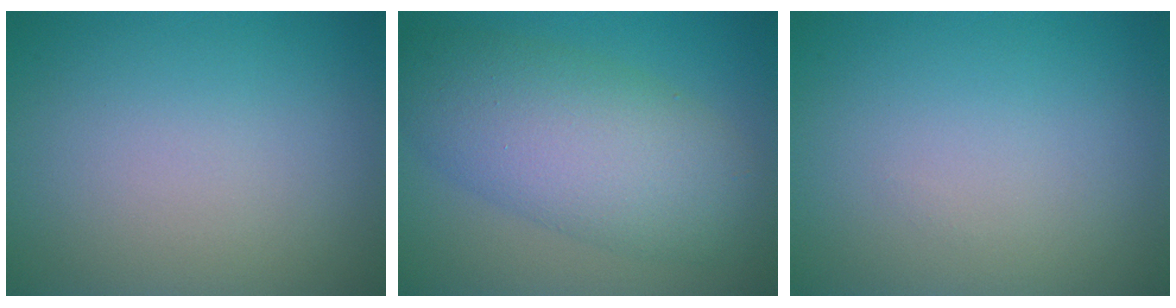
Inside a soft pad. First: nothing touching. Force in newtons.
{"total": 8.5, "press": 8.5, "slide": 0.1}
{"total": 0.0}